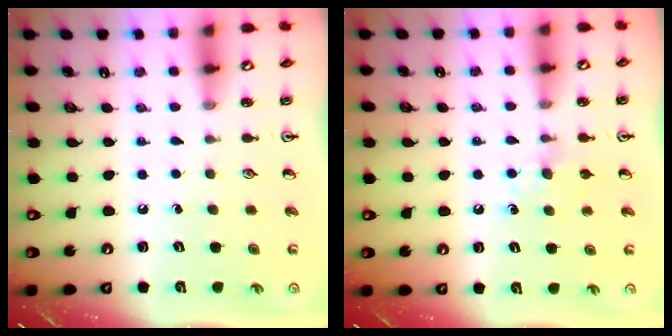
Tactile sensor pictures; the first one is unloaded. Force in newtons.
{"total": 6.1, "press": 6.0, "slide": 0.7}